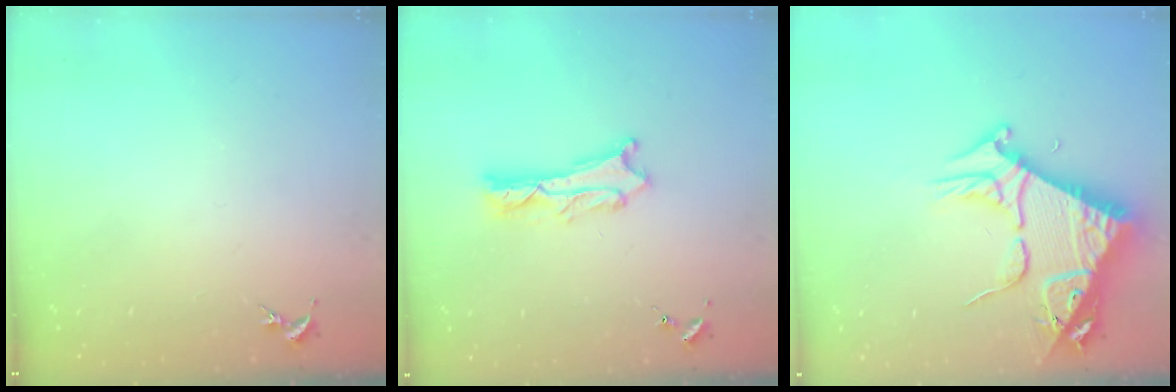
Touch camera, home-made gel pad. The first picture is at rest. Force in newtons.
{"total": 2.6, "press": 2.6, "slide": 0.3}
{"total": 9.9, "press": 9.9, "slide": 1.1}